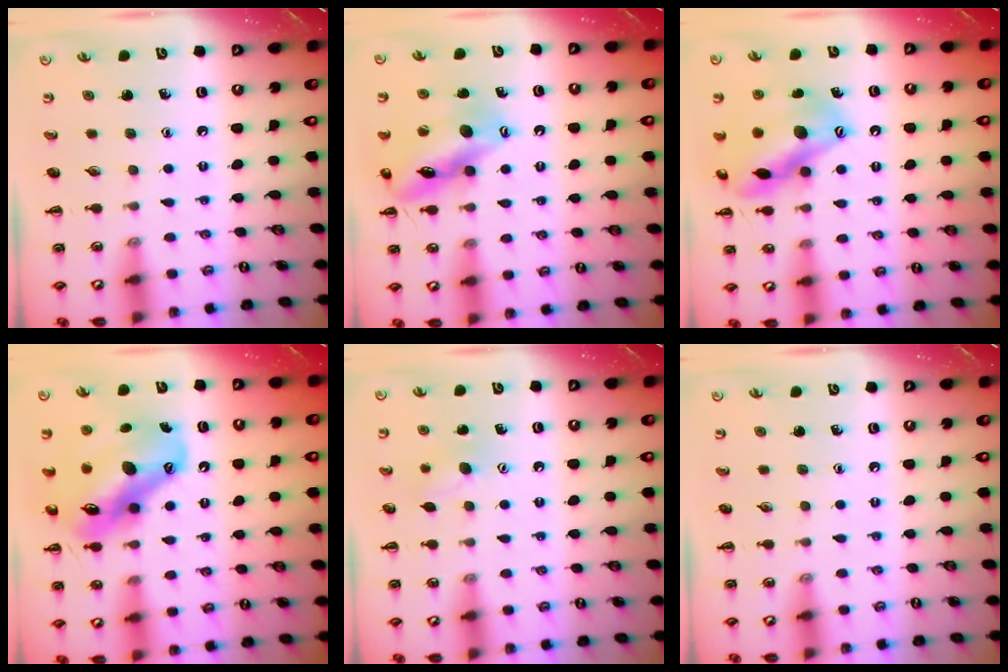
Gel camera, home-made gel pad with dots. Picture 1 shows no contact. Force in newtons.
{"total": 15.3, "press": 15.2, "slide": 2.2}
{"total": 17.2, "press": 17.2, "slide": 1.4}
{"total": 16.9, "press": 16.2, "slide": 4.9}
{"total": 6.3, "press": 6.1, "slide": 1.4}
{"total": 0.0}